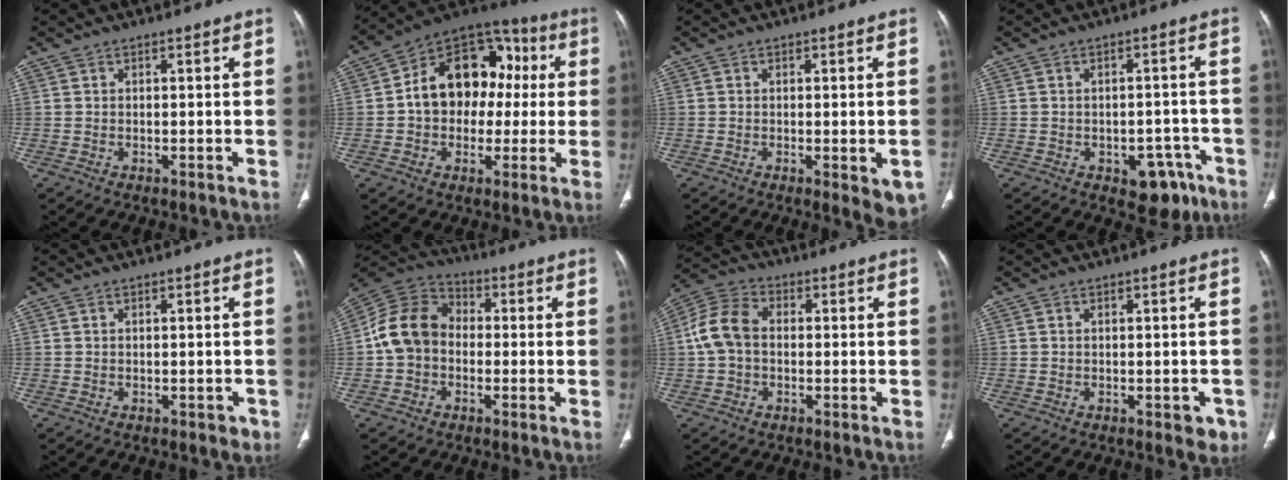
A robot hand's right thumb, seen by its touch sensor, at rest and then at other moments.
{"total": 18.4, "force": [1.2, 13.7, 12.2], "torque": [-0.135, 0.047, 0.011]}
{"total": 5.8, "force": [-2.0, 1.9, 5.1], "torque": [-0.049, -0.011, -0.022]}
{"total": 7.6, "force": [-4.1, 4.8, 4.2], "torque": [-0.019, 0.030, -0.045]}
{"total": 1.2, "force": [-0.2, 0.8, 0.8], "torque": [-0.005, 0.002, 0.000]}
{"total": 11.6, "force": [-0.9, 9.4, 6.8], "torque": [-0.118, 0.035, -0.031]}
{"total": 8.5, "force": [0.0, 6.1, 5.8], "torque": [-0.117, 0.027, -0.009]}
{"total": 2.8, "force": [-0.9, 1.5, 2.1], "torque": [-0.005, 0.004, -0.006]}